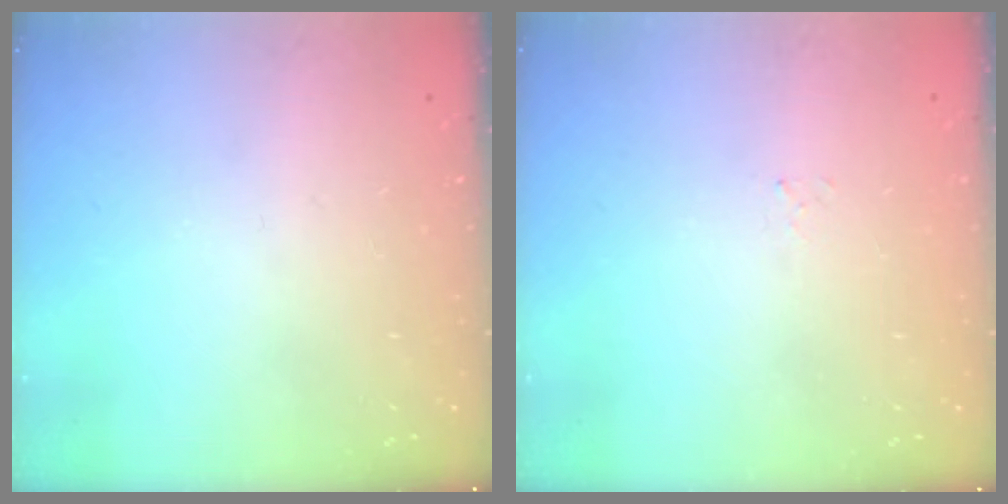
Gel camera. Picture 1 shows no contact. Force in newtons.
{"total": 1.5, "press": 1.5, "slide": 0.2}